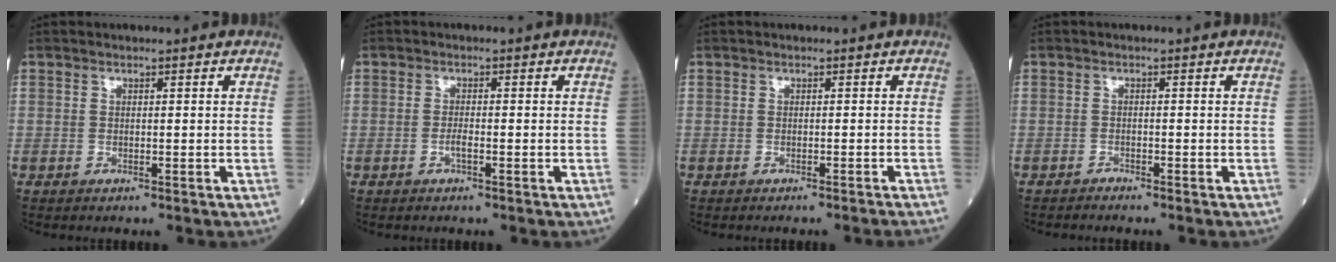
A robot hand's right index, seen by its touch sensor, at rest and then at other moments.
{"total": 1.2, "force": [-0.6, 0.1, 1.1], "torque": [-0.022, 0.002, -0.012]}
{"total": 2.5, "force": [-2.2, -0.6, 1.0], "torque": [-0.012, 0.004, -0.027]}
{"total": 0.8, "force": [-0.7, -0.1, -0.1], "torque": [0.000, -0.002, -0.013]}